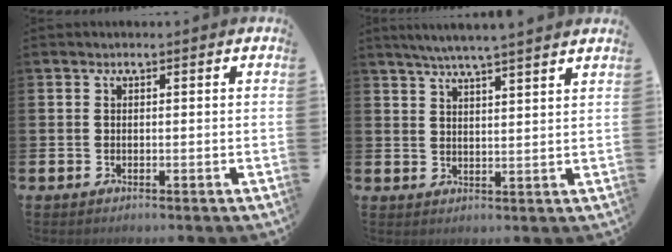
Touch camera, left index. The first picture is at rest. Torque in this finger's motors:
{"motor_torque": [0.07, -0.36, 0.66, 0.21]}